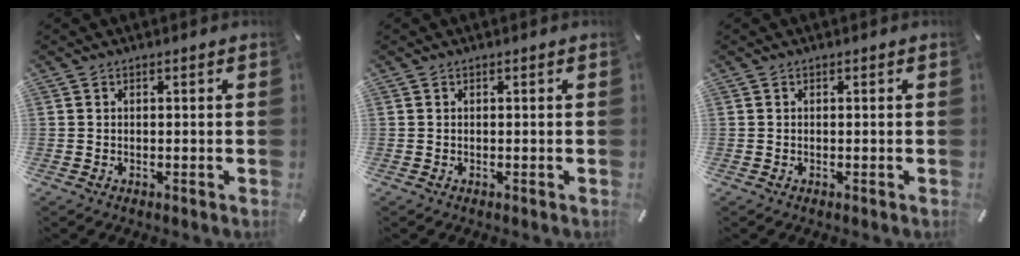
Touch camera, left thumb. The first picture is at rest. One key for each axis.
{"total": 0.0}
{"total": 0.0}